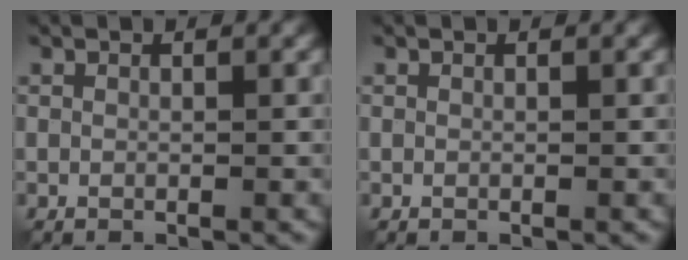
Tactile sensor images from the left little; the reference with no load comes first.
{"total": 0.0}